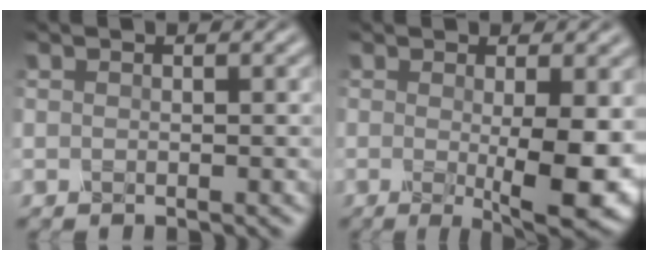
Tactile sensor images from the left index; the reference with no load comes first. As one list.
[{"total": 7.4, "force": [-0.9, 1.5, 7.2], "torque": [-0.104, -0.017, -0.006]}]